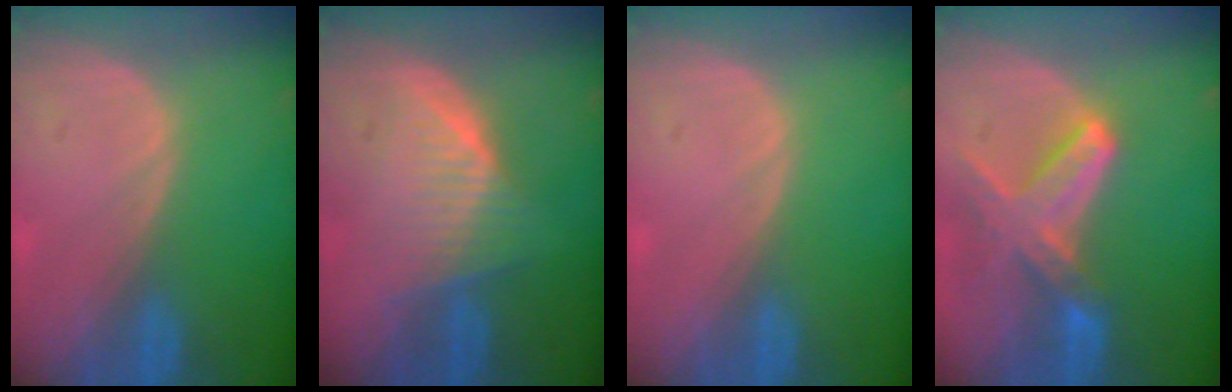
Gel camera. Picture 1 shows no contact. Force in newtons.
{"total": 6.5, "press": 6.2, "slide": 1.8}
{"total": 0.0}
{"total": 8.0, "press": 7.0, "slide": 3.8}